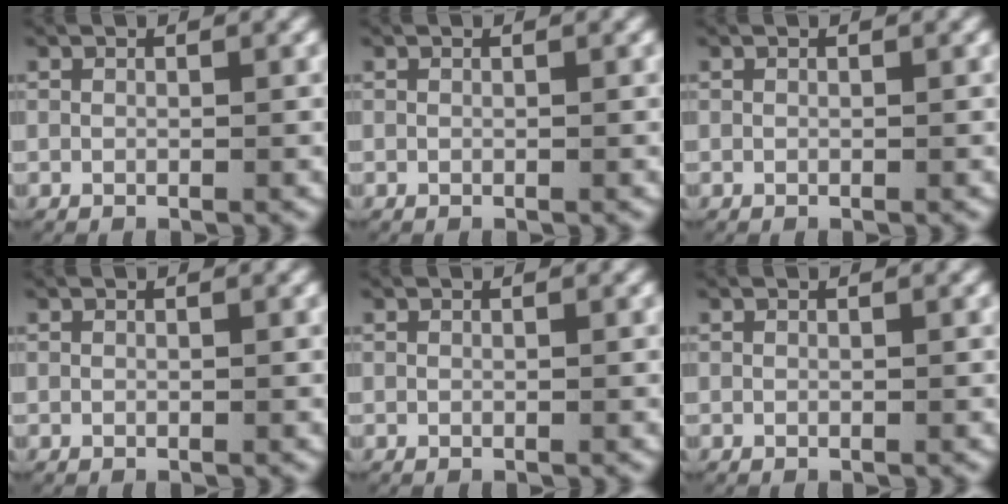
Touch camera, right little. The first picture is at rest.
{"total": 0.0}
{"total": 0.0}
{"total": 0.0}
{"total": 0.0}
{"total": 0.0}